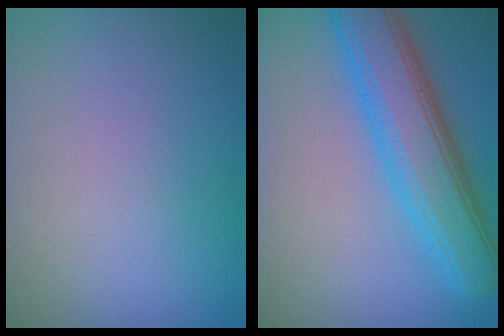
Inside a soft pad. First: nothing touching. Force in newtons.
{"total": 7.4, "press": 7.4, "slide": 0.4}